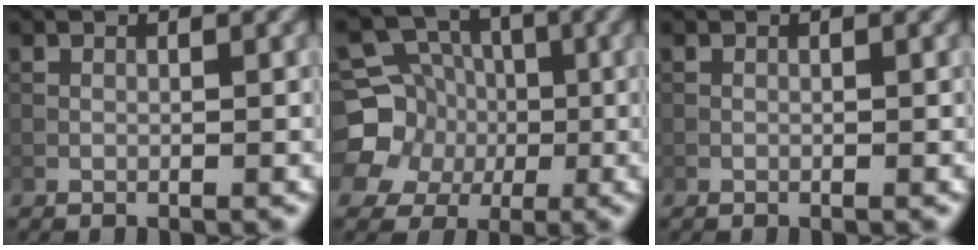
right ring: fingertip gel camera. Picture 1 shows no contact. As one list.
[{"total": 10.2, "force": [-0.6, 9.7, 3.0], "torque": [-0.092, 0.022, -0.039]}, {"total": 0.0}]